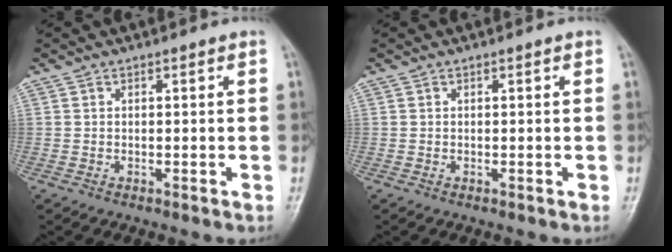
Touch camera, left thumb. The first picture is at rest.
{"total": 0.0}